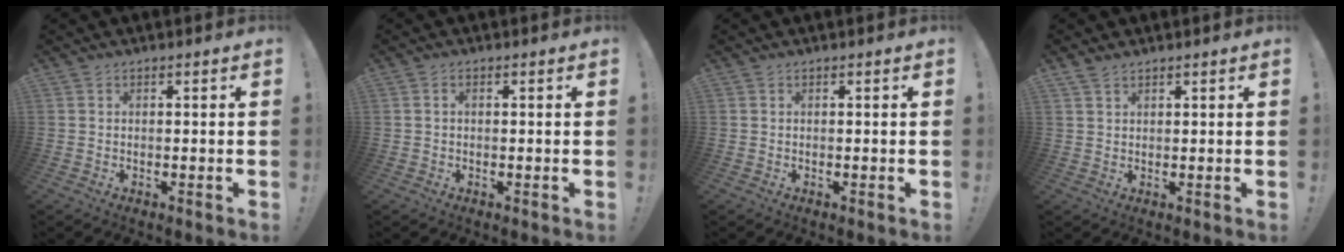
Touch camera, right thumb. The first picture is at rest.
{"total": 0.9, "force": [0.0, 0.5, 0.7], "torque": [-0.019, 0.006, 0.001]}
{"total": 0.0}
{"total": 2.5, "force": [2.2, 0.8, 0.8], "torque": [-0.008, -0.014, 0.041]}